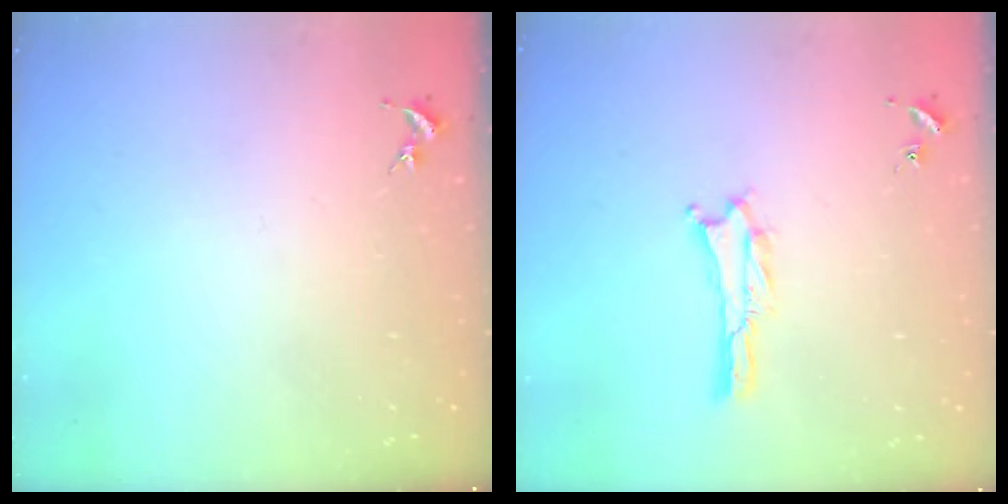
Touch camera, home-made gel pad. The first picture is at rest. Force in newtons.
{"total": 0.8, "press": 0.8, "slide": 0.1}